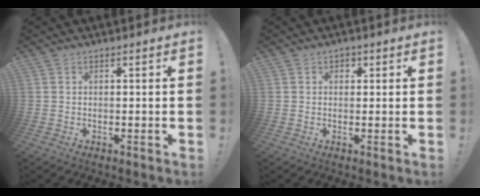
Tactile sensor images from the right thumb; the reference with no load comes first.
{"total": 1.7, "force": [0.5, 1.5, 0.6], "torque": [-0.008, 0.001, 0.008]}